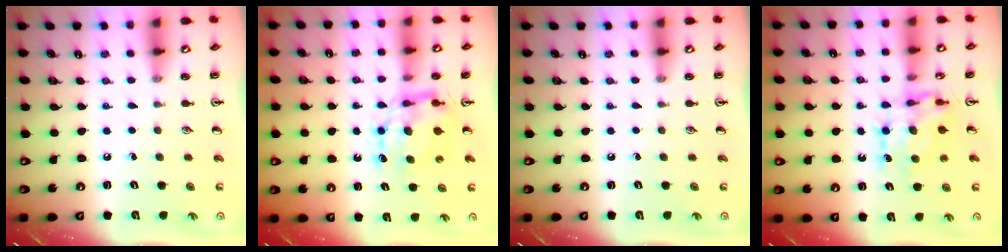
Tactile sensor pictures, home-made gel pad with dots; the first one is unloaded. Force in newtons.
{"total": 8.4, "press": 8.4, "slide": 0.6}
{"total": 0.0}
{"total": 7.6, "press": 7.6, "slide": 0.7}